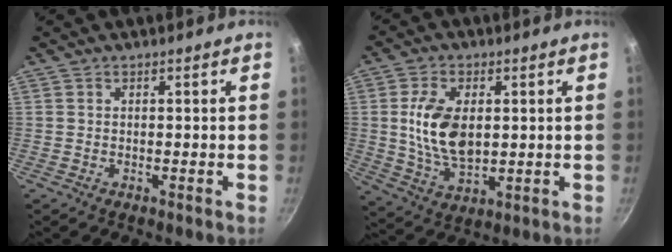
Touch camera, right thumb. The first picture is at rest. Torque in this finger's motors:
{"motor_torque": [0.73, 0.64, 1.28, -0.51, 0.13]}